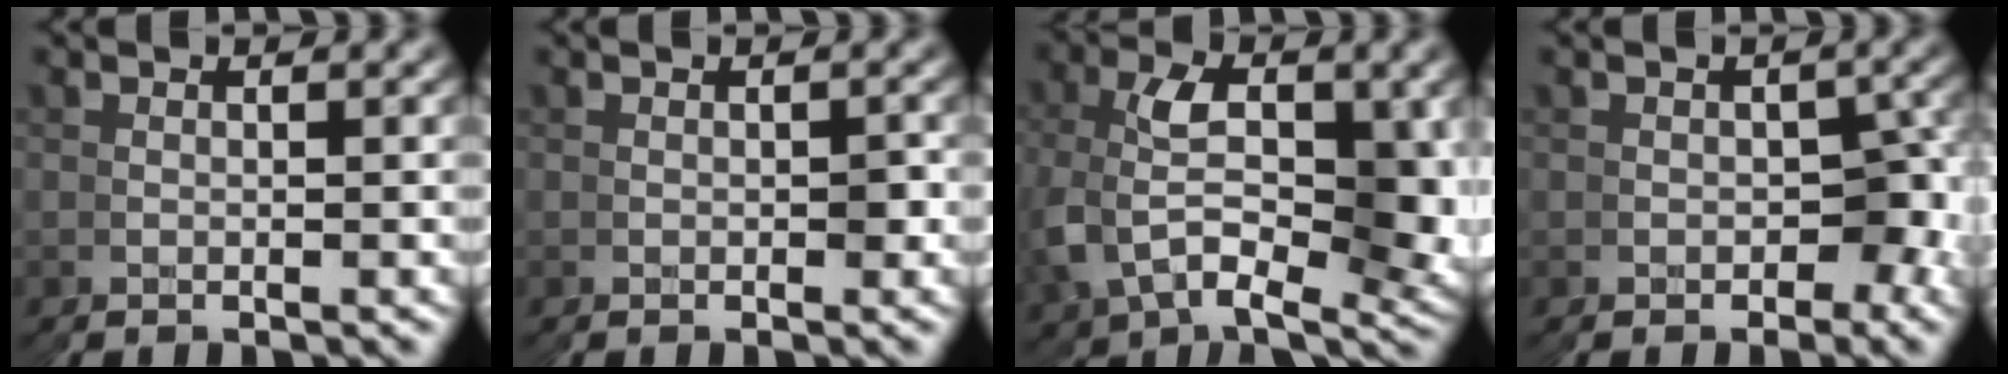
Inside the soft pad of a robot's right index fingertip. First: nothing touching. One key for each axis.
{"total": 0.8, "fx": -0.1, "fy": 0.6, "fz": 0.4, "tx": -0.004, "ty": 0.001, "tz": -0.001}
{"total": 8.0, "fx": 1.8, "fy": 5.1, "fz": 6.0, "tx": -0.110, "ty": -0.005, "tz": 0.037}
{"total": 4.0, "fx": -1.2, "fy": 3.3, "fz": 1.8, "tx": -0.030, "ty": -0.023, "tz": -0.010}